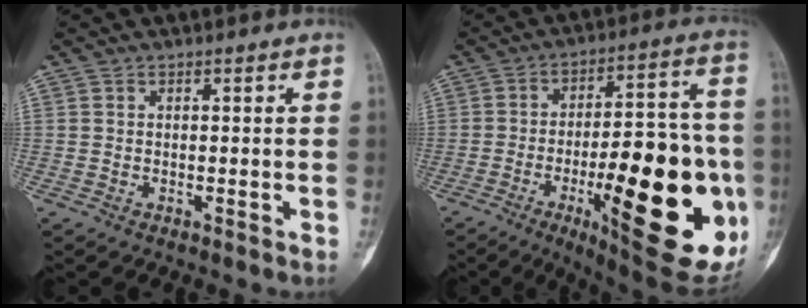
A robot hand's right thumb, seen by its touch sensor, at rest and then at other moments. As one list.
[{"total": 30.9, "force": [-8.0, 10.3, 28.0], "torque": [-0.339, 0.004, -0.096]}]